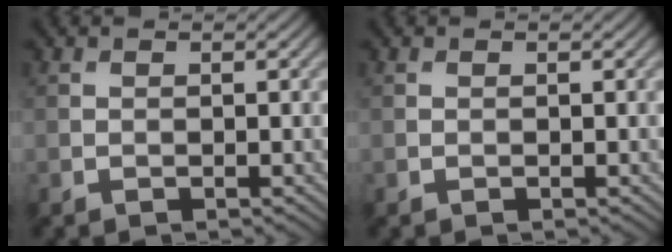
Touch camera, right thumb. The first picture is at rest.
{"total": 0.0}